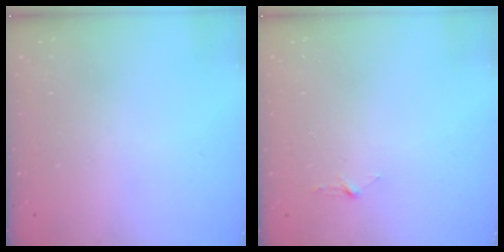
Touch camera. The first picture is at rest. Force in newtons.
{"total": 2.9, "press": 2.9, "slide": 0.3}